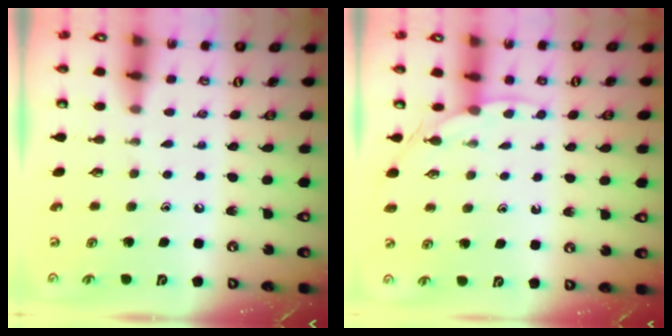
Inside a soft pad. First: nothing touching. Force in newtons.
{"total": 2.9, "press": 2.9, "slide": 0.4}